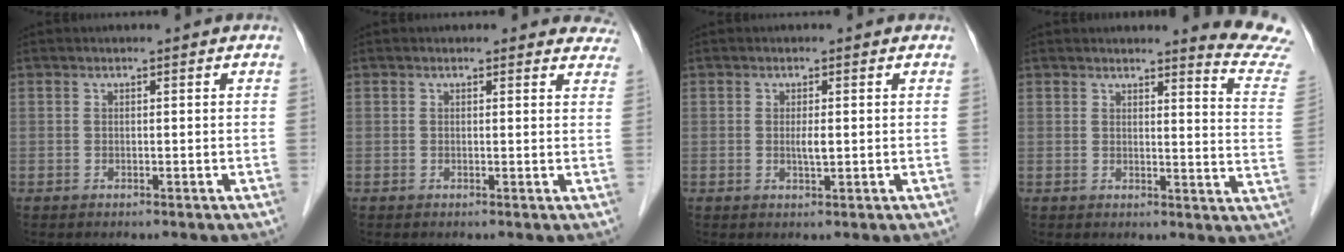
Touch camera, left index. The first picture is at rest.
{"total": 4.4, "force": [3.9, 2.0, 0.0], "torque": [0.028, -0.011, 0.012]}
{"total": 1.6, "force": [0.0, 0.3, 1.6], "torque": [-0.033, -0.004, -0.001]}
{"total": 9.1, "force": [8.9, -1.4, 0.6], "torque": [-0.007, -0.111, 0.076]}